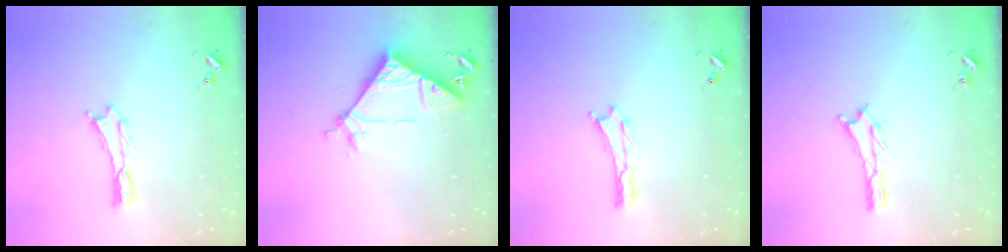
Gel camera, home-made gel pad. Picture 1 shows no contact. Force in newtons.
{"total": 7.8, "press": 7.8, "slide": 0.7}
{"total": 0.0}
{"total": 1.2, "press": 1.1, "slide": 0.2}